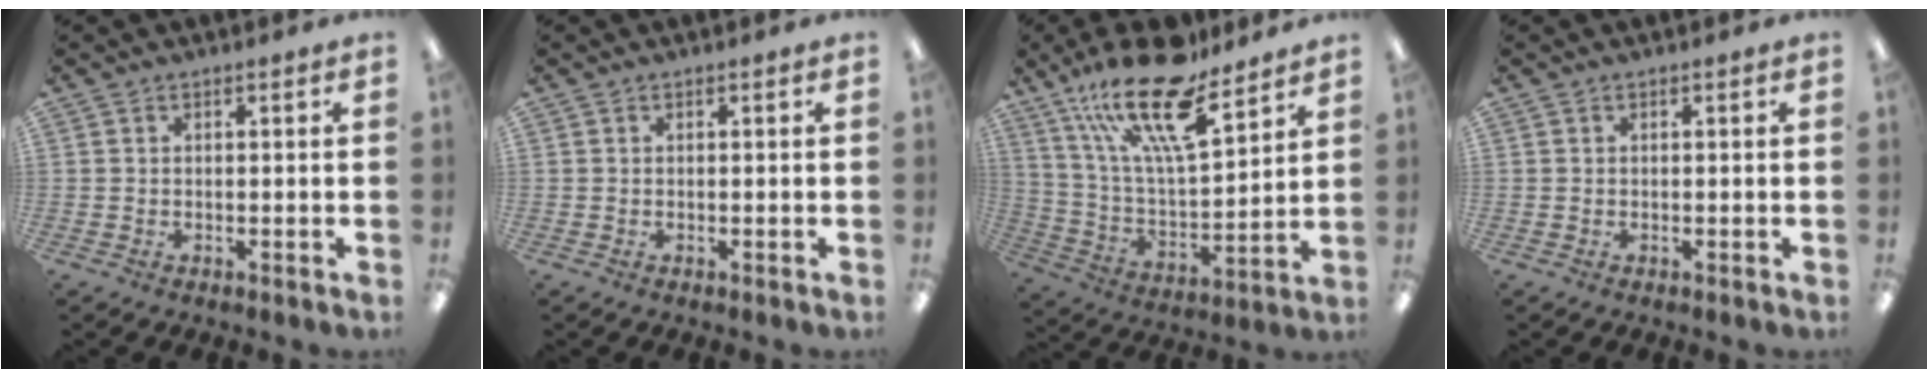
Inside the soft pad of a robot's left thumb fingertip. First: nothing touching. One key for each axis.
{"total": 0.0}
{"total": 22.4, "fx": 15.2, "fy": 7.5, "fz": 14.7, "tx": -0.264, "ty": -0.090, "tz": 0.260}
{"total": 0.0}